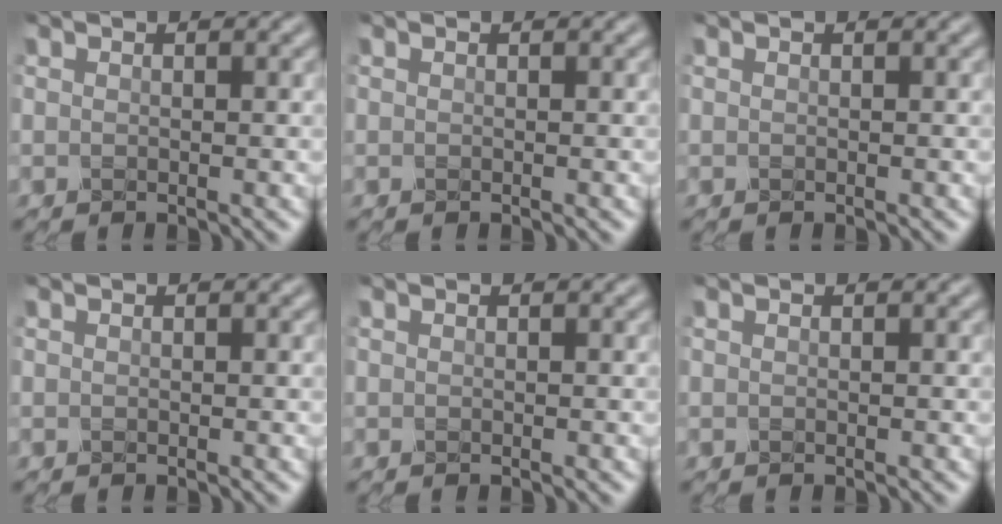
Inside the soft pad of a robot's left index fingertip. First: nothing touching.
{"total": 0.0}
{"total": 0.0}
{"total": 0.0}
{"total": 0.0}
{"total": 0.0}